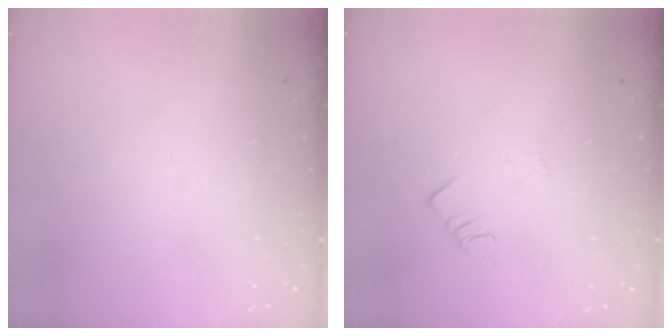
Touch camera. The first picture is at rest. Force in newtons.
{"total": 2.4, "press": 2.3, "slide": 0.4}